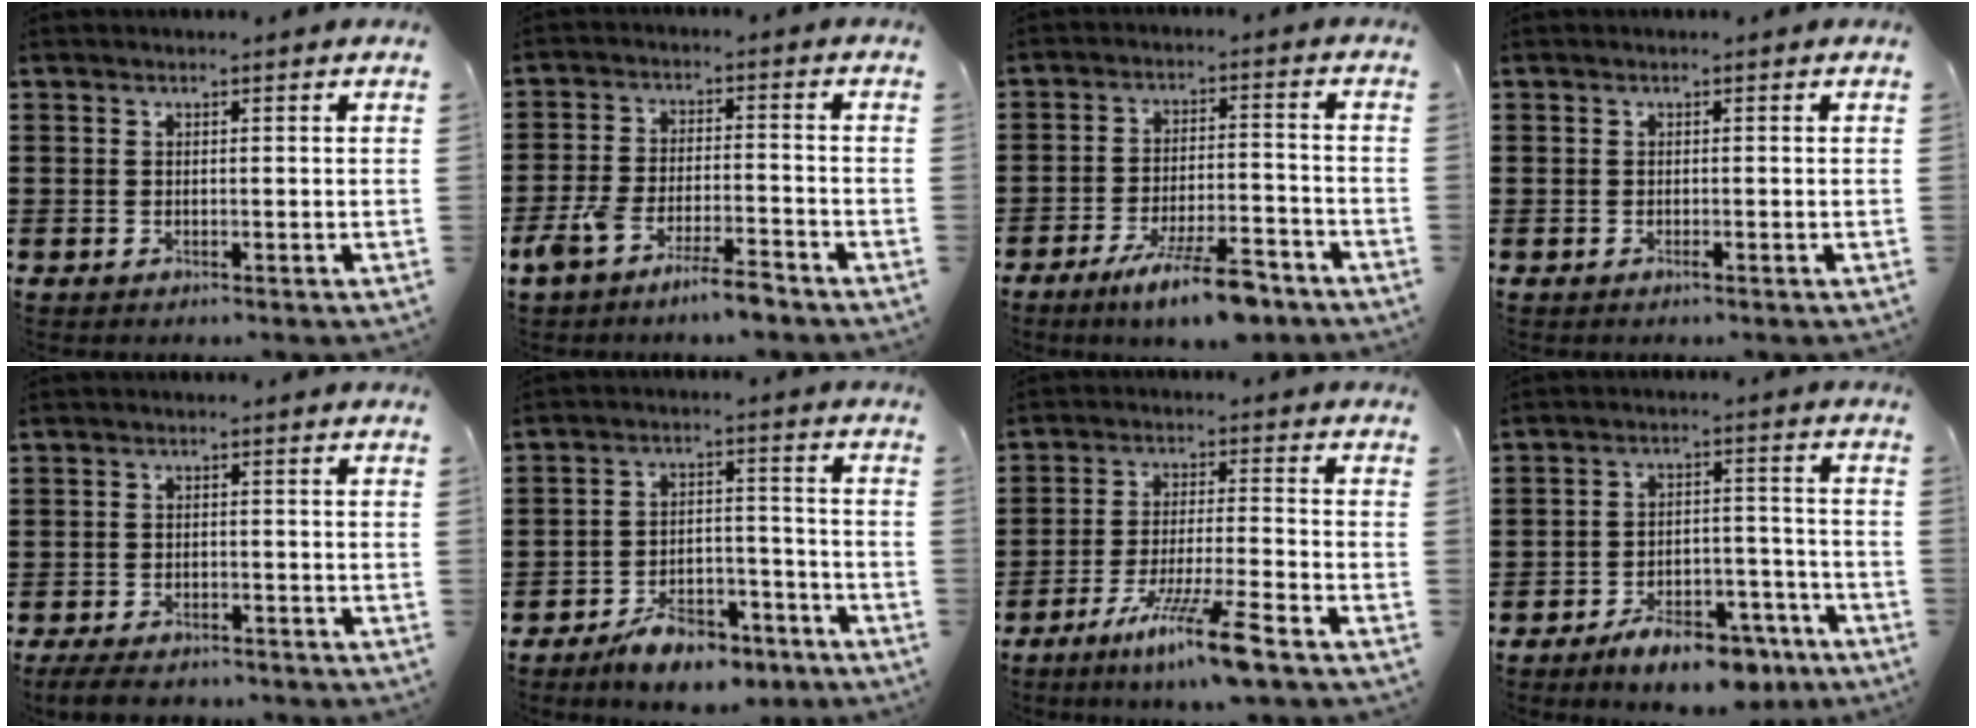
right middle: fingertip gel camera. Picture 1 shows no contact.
{"total": 6.5, "force": [-5.4, 0.9, 3.6], "torque": [-0.084, -0.006, -0.103]}
{"total": 9.1, "force": [-6.9, 1.2, 5.8], "torque": [-0.103, 0.003, -0.126]}
{"total": 0.5, "force": [-0.2, 0.0, 0.5], "torque": [-0.009, -0.003, -0.004]}
{"total": 2.9, "force": [-2.7, 0.6, 0.8], "torque": [-0.020, 0.000, -0.058]}
{"total": 7.3, "force": [-6.3, 2.4, 2.8], "torque": [-0.050, 0.018, -0.118]}
{"total": 9.8, "force": [-6.8, 0.0, 7.0], "torque": [-0.128, -0.008, -0.127]}
{"total": 8.0, "force": [-6.5, 2.4, 4.0], "torque": [-0.057, 0.023, -0.116]}